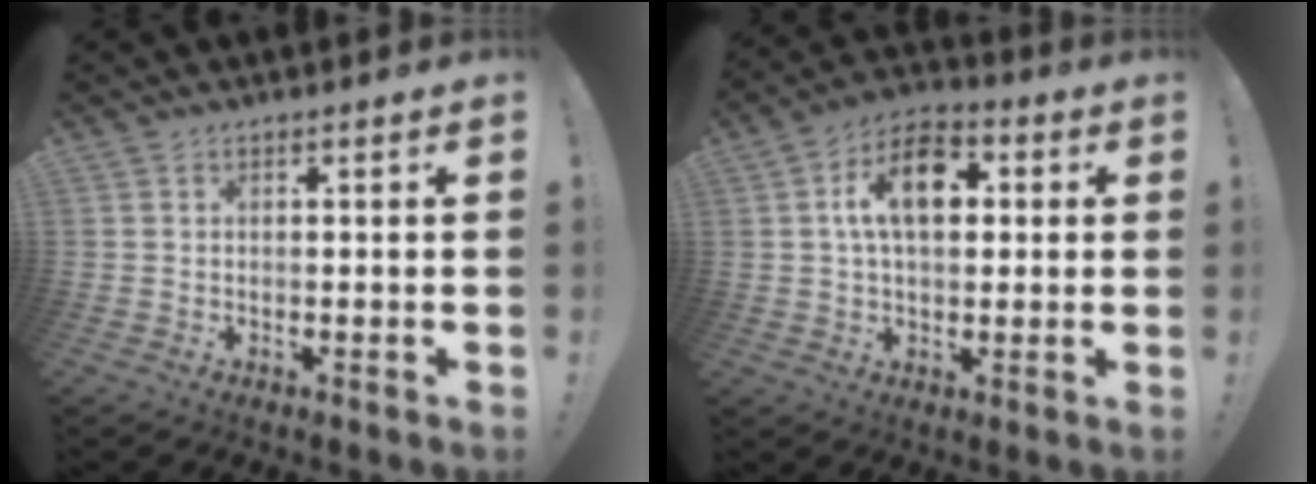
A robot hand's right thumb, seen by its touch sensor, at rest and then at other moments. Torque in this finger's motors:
{"motor_torque": [1.07, 0.90, 0.82, -0.24, 0.18]}